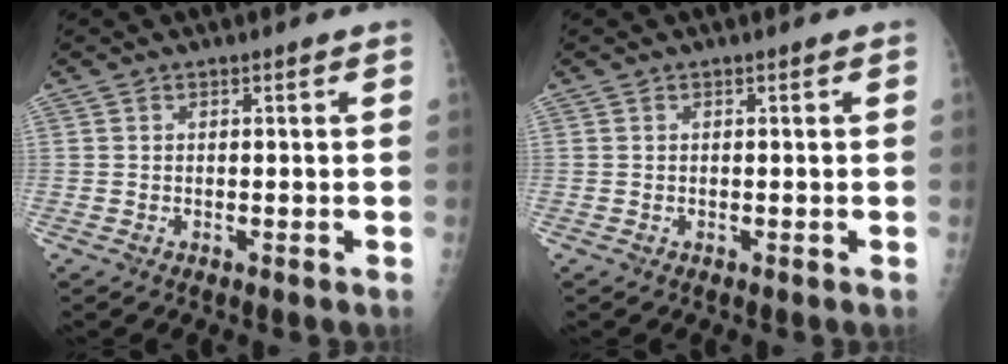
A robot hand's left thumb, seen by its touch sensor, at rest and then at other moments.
{"total": 0.0}